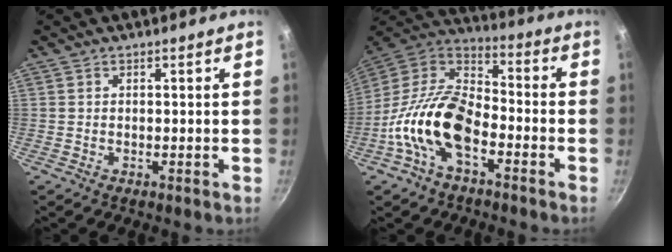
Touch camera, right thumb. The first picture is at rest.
{"total": 17.1, "force": [-6.2, 9.5, 12.9], "torque": [-0.222, 0.051, -0.137]}